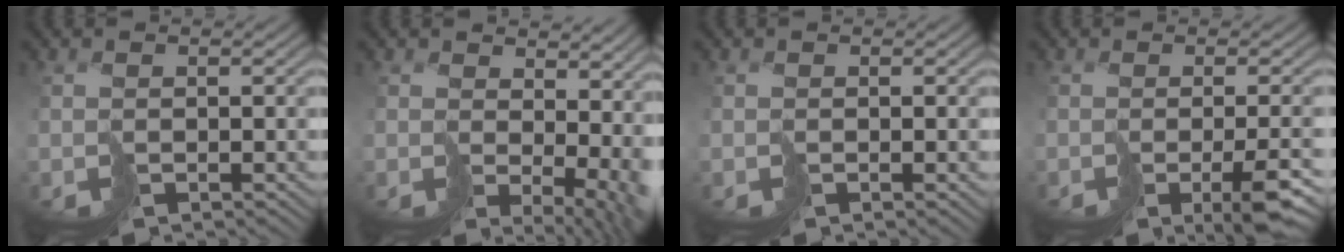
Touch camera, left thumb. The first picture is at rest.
{"total": 10.6, "force": [1.5, 5.9, 8.7], "torque": [-0.124, -0.028, 0.059]}
{"total": 0.0}
{"total": 6.6, "force": [-2.7, 1.5, 5.8], "torque": [-0.081, -0.005, -0.040]}